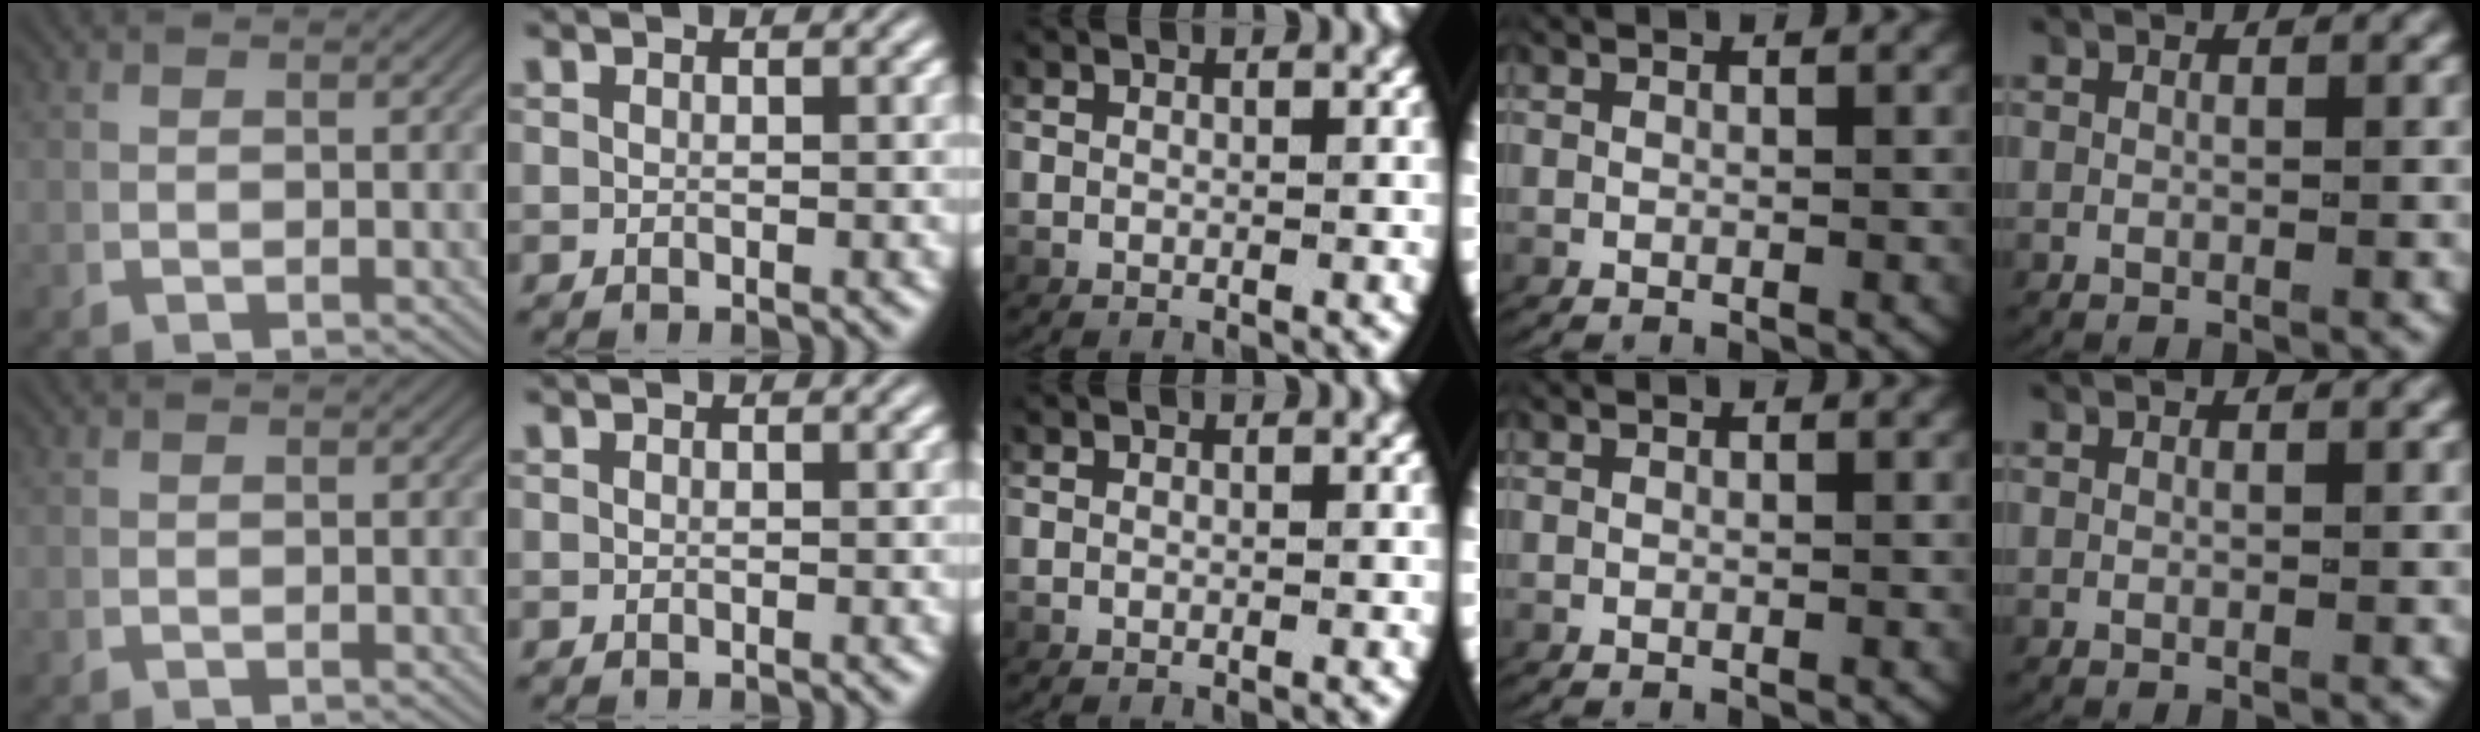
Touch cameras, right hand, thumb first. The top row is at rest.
{}